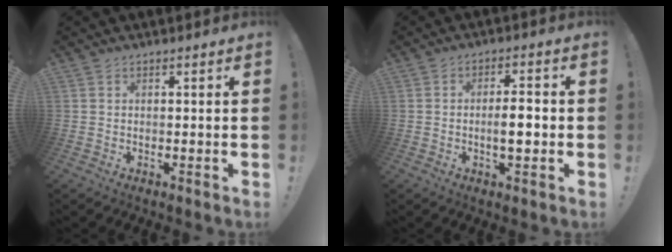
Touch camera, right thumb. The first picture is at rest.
{"total": 5.8, "force": [-1.2, 1.7, 5.4], "torque": [-0.082, 0.000, -0.026]}